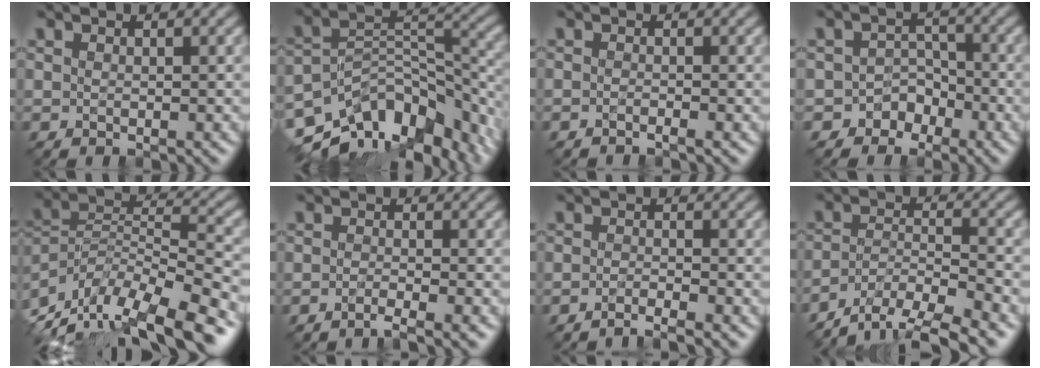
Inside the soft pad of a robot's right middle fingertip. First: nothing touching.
{"total": 12.9, "force": [-9.3, 6.3, 6.4], "torque": [-0.126, 0.009, -0.137]}
{"total": 1.0, "force": [-0.9, 0.0, 0.3], "torque": [-0.003, -0.007, -0.020]}
{"total": 3.3, "force": [-2.5, 2.2, 0.1], "torque": [0.019, 0.012, -0.040]}
{"total": 14.1, "force": [-10.6, 4.5, 8.1], "torque": [-0.152, 0.012, -0.169]}
{"total": 2.4, "force": [-1.8, 0.3, 1.6], "torque": [-0.016, -0.008, -0.042]}
{"total": 2.2, "force": [-1.9, 0.2, 1.1], "torque": [-0.010, -0.006, -0.045]}
{"total": 8.1, "force": [-7.2, 1.9, 3.2], "torque": [-0.047, -0.015, -0.120]}